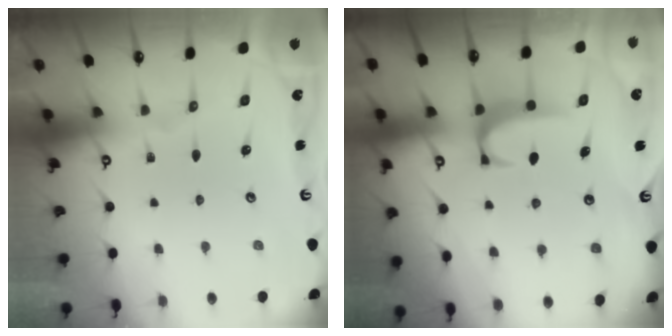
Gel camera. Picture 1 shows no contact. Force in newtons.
{"total": 1.9, "press": 1.9, "slide": 0.6}